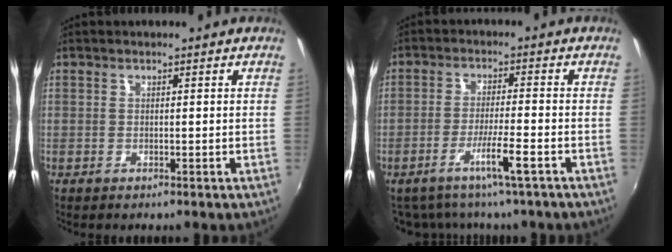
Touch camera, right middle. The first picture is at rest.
{"total": 6.1, "force": [-4.4, 0.6, 4.2], "torque": [-0.082, -0.010, -0.074]}